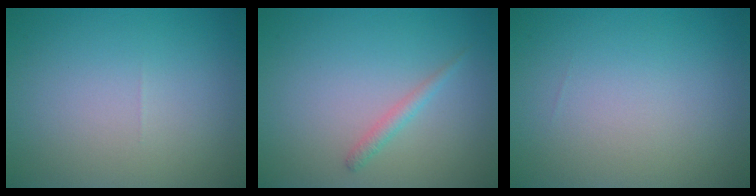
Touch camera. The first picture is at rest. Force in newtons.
{"total": 1.2, "press": 1.2, "slide": 0.1}
{"total": 0.0}